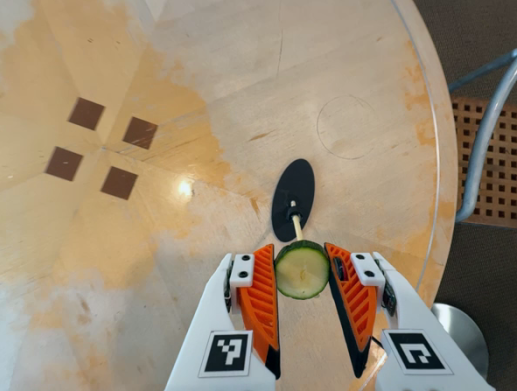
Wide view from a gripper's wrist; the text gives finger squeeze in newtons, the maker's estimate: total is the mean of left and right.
{"total": 8.8, "left": 9.0, "right": 8.7}